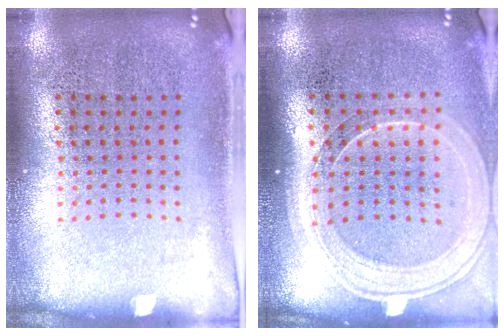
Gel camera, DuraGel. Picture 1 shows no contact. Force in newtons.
{"total": 1.7, "press": 1.6, "slide": 0.7}